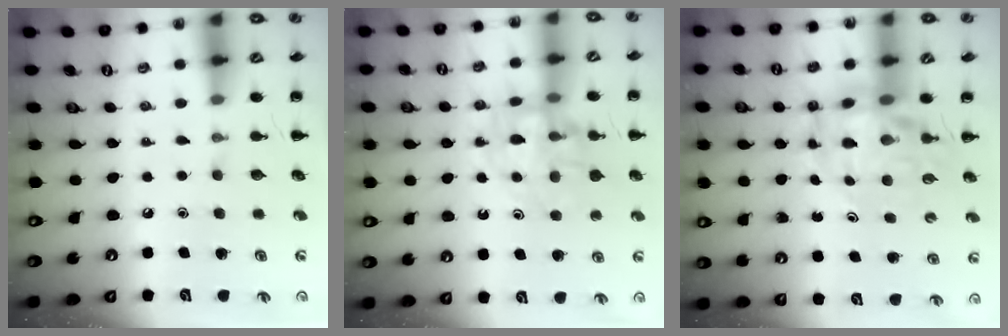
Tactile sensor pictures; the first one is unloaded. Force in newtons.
{"total": 13.2, "press": 12.9, "slide": 2.9}
{"total": 10.7, "press": 10.1, "slide": 3.6}